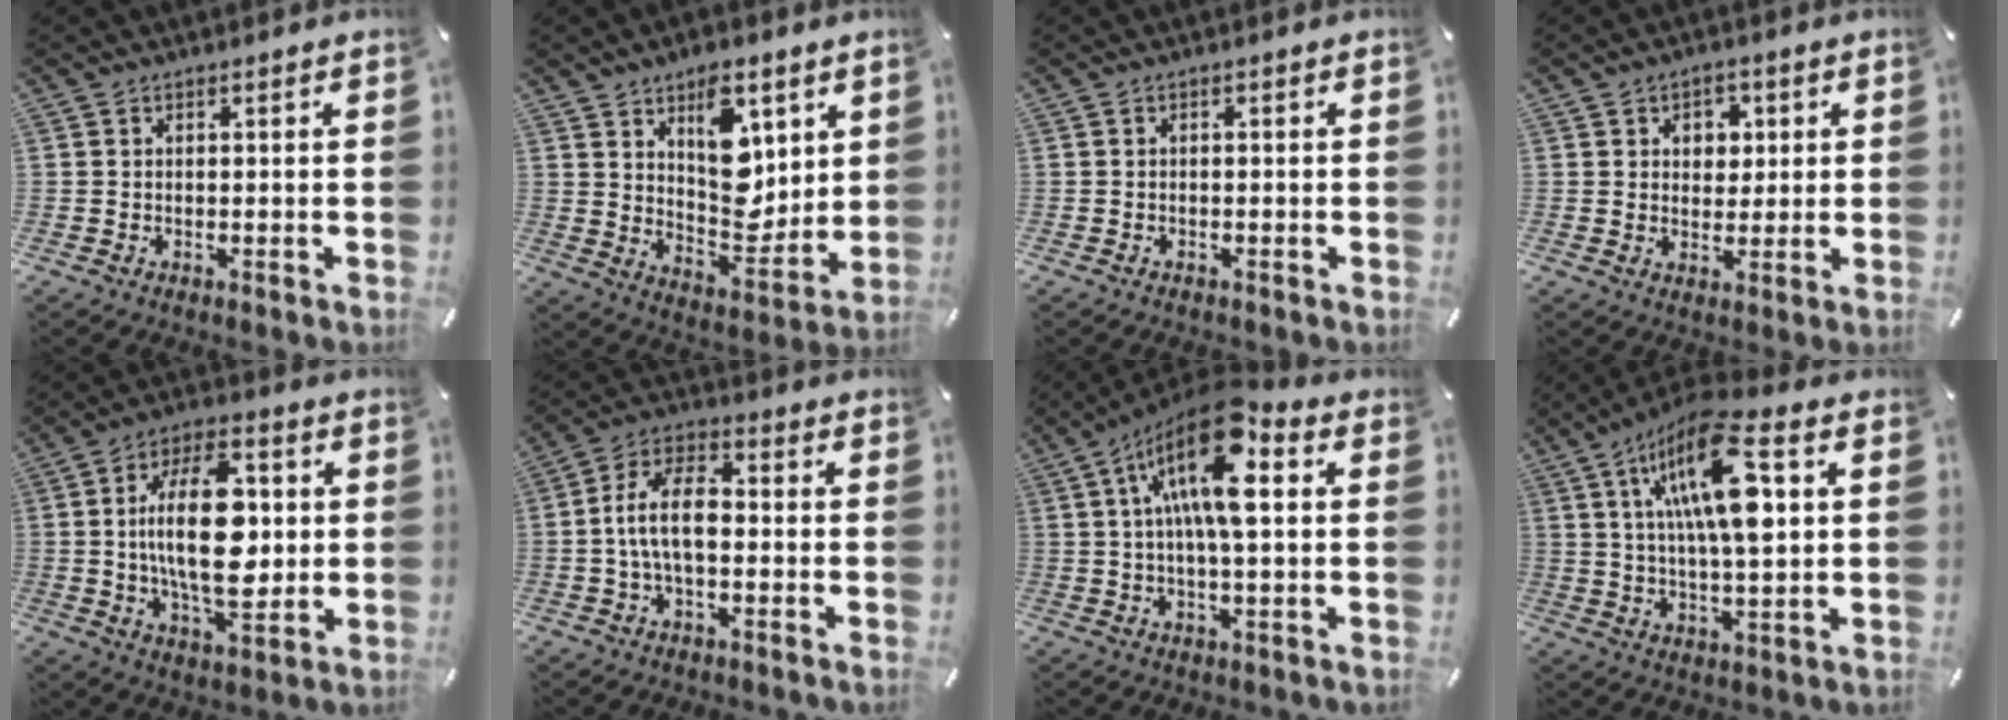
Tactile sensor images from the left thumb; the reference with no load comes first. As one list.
[{"total": 13.4, "force": [5.7, 8.7, 8.4], "torque": [-0.089, -0.044, 0.101]}, {"total": 0.7, "force": [-0.5, 0.4, 0.3], "torque": [-0.007, 0.000, -0.011]}, {"total": 4.5, "force": [1.1, 3.9, 1.9], "torque": [-0.016, -0.002, 0.010]}, {"total": 19.8, "force": [1.0, 10.2, 17.0], "torque": [-0.315, -0.004, 0.009]}, {"total": 10.4, "force": [-1.6, 5.5, 8.7], "torque": [-0.172, 0.016, -0.027]}, {"total": 16.5, "force": [4.4, 5.8, 14.7], "torque": [-0.274, -0.013, 0.066]}, {"total": 19.1, "force": [6.3, 6.5, 16.8], "torque": [-0.310, -0.011, 0.094]}]